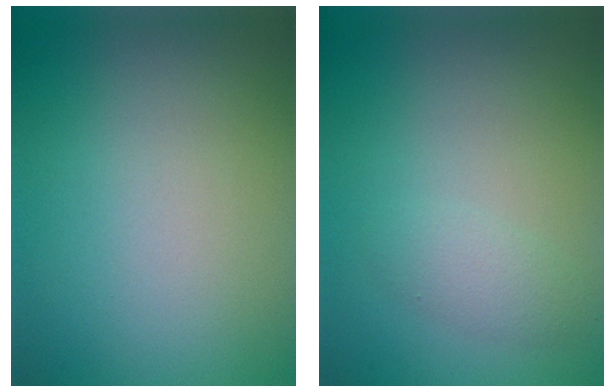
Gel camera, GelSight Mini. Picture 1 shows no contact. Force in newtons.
{"total": 1.6, "press": 1.6, "slide": 0.1}